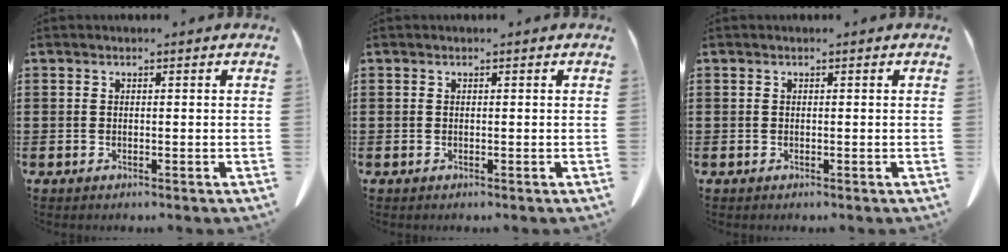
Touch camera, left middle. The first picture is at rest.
{"total": 0.0}
{"total": 0.0}